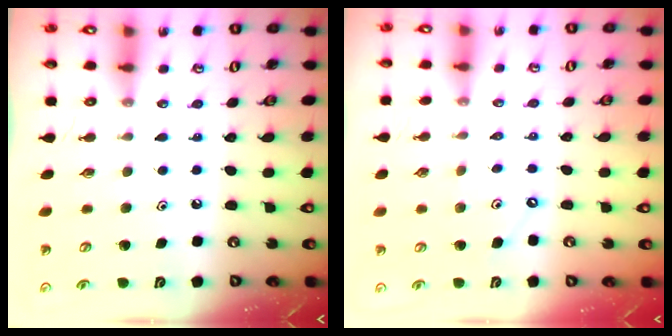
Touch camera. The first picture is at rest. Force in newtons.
{"total": 2.9, "press": 2.8, "slide": 0.5}